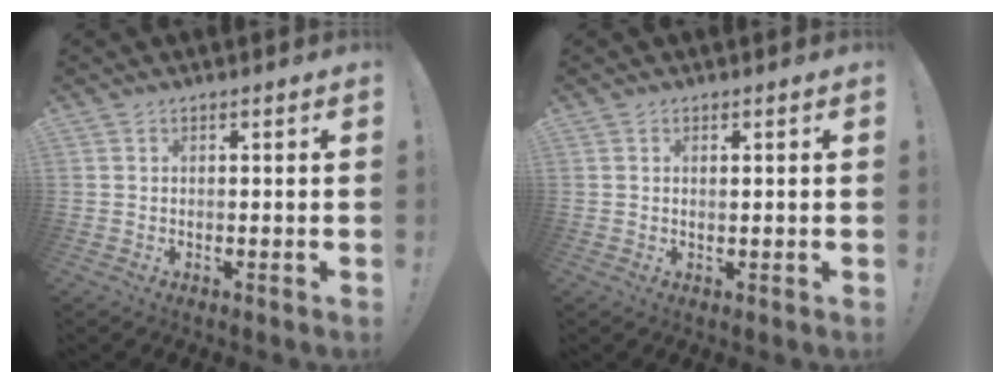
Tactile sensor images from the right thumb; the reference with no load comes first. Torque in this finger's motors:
{"motor_torque": [-0.13, -0.37, -0.20, 0.07, -0.02]}